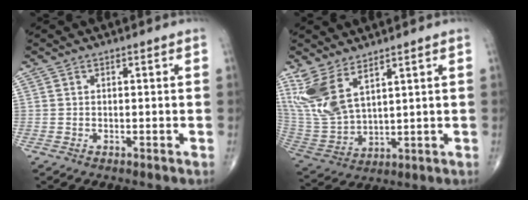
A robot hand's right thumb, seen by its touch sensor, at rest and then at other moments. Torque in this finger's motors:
{"motor_torque": [-0.76, 1.29, 0.93, 0.98, 0.15]}